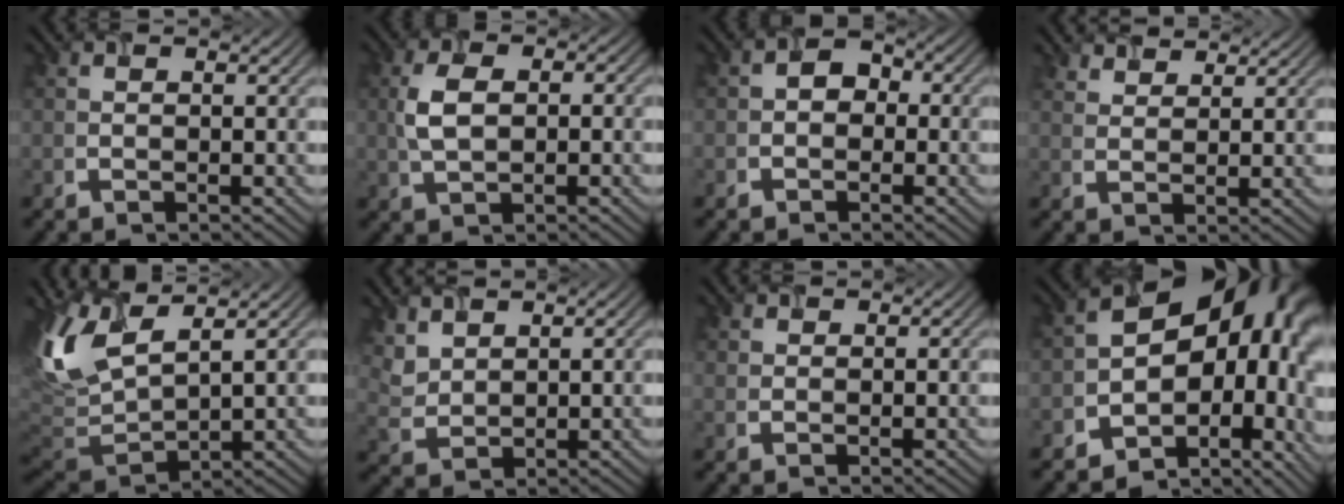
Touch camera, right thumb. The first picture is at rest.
{"total": 4.5, "force": [-0.1, 2.7, 3.6], "torque": [-0.086, 0.000, 0.005]}
{"total": 2.0, "force": [-0.9, 1.7, 0.6], "torque": [-0.011, 0.002, -0.018]}
{"total": 2.8, "force": [2.7, 0.7, 0.2], "torque": [-0.011, -0.003, 0.062]}
{"total": 9.8, "force": [4.4, 4.1, 7.8], "torque": [-0.203, 0.001, 0.092]}
{"total": 3.7, "force": [3.0, 1.8, 1.1], "torque": [-0.042, -0.003, 0.076]}
{"total": 1.2, "force": [1.0, 0.6, 0.3], "torque": [-0.009, -0.002, 0.031]}
{"total": 16.6, "force": [-1.7, 11.5, 11.8], "torque": [-0.129, -0.049, 0.031]}